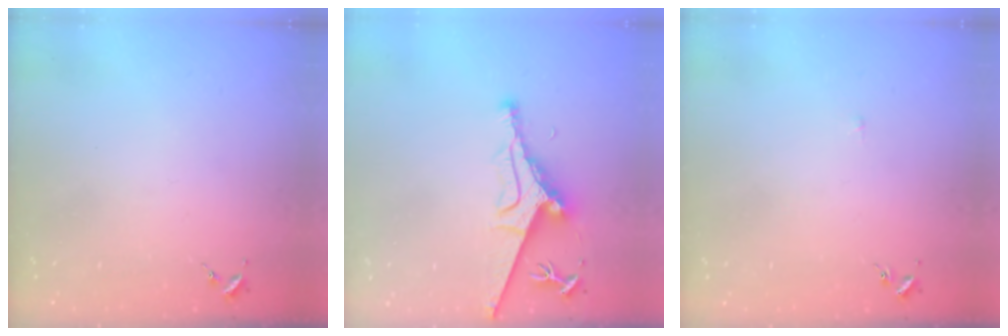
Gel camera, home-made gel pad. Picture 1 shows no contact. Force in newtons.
{"total": 10.9, "press": 10.8, "slide": 1.7}
{"total": 1.8, "press": 1.8, "slide": 0.3}